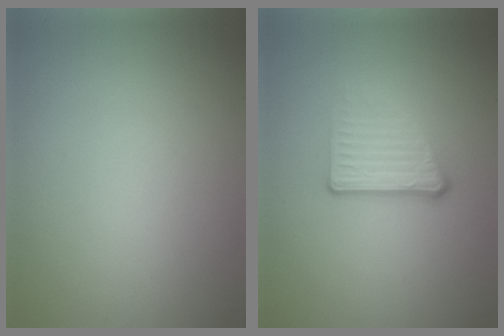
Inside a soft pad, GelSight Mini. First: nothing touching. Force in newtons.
{"total": 3.7, "press": 2.2, "slide": 3.0}